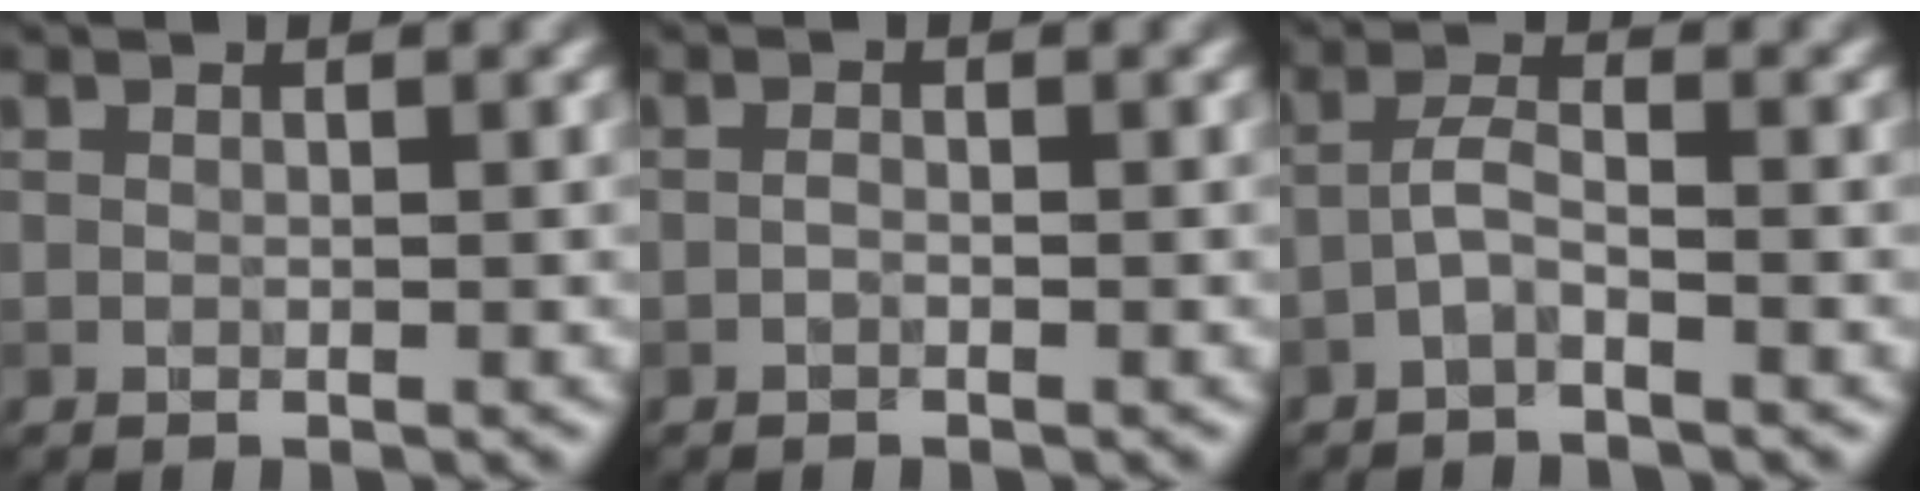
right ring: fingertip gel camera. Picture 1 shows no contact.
{"total": 0.6, "force": [-0.4, 0.2, 0.4], "torque": [-0.009, 0.000, -0.008]}
{"total": 1.9, "force": [-1.2, 0.4, 1.5], "torque": [-0.030, 0.008, -0.031]}